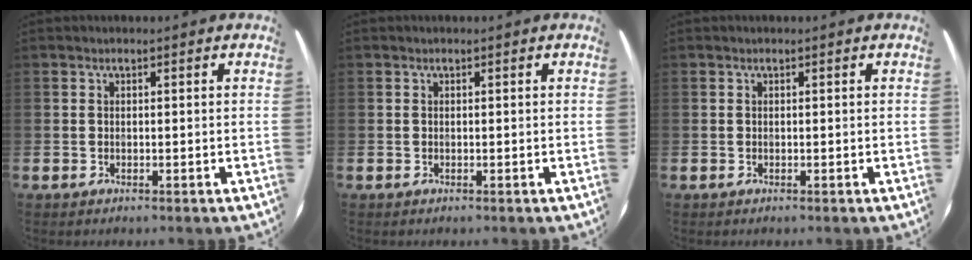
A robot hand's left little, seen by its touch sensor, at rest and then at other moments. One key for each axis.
{"total": 0.0}
{"total": 0.0}